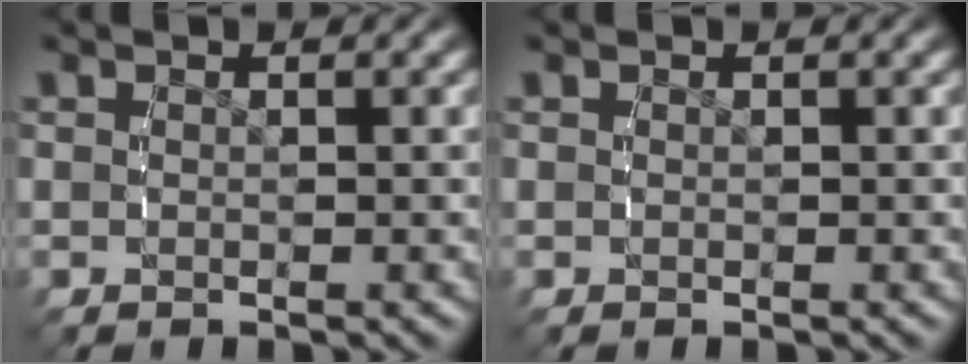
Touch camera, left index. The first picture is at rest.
{"total": 0.0}